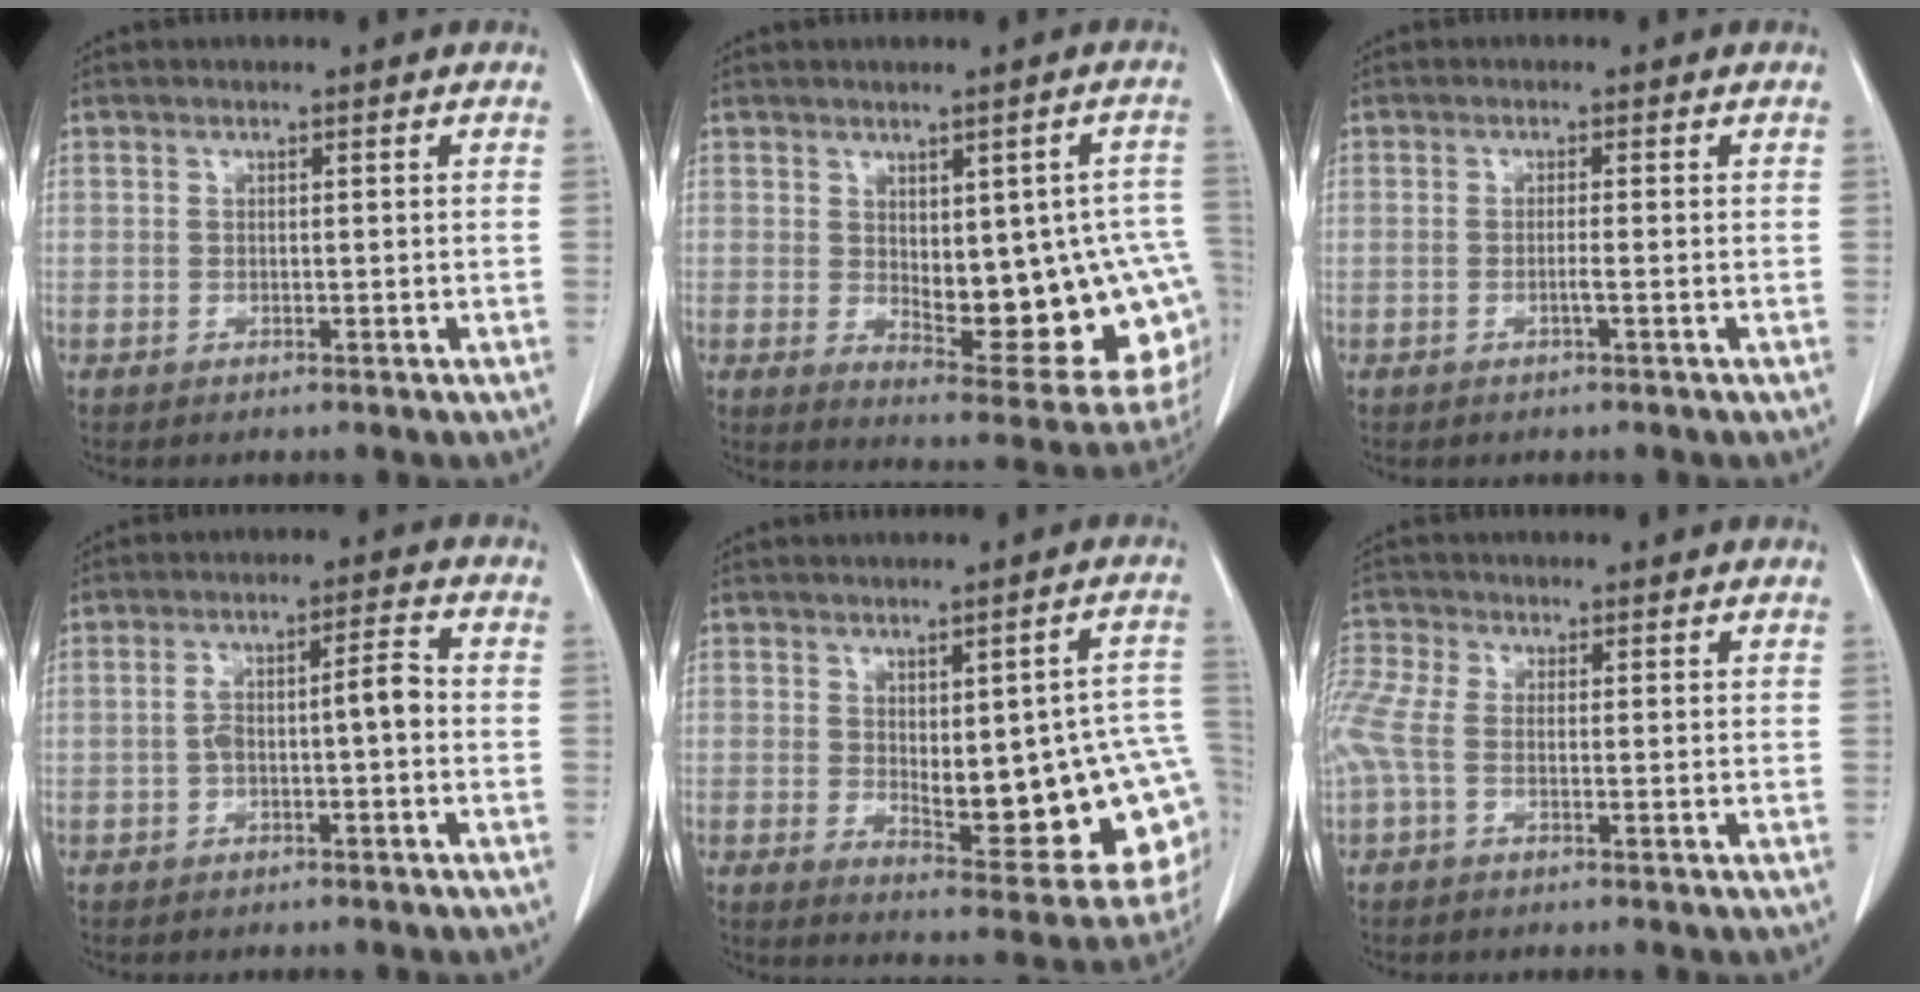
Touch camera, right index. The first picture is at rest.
{"total": 17.8, "force": [-1.3, 6.9, 16.3], "torque": [-0.149, 0.009, 0.009]}
{"total": 1.1, "force": [-0.5, -0.2, 1.0], "torque": [-0.017, 0.001, -0.009]}
{"total": 5.2, "force": [-1.1, 1.0, 5.0], "torque": [-0.091, 0.027, -0.015]}
{"total": 17.8, "force": [-1.4, 5.5, 16.9], "torque": [-0.150, 0.014, 0.007]}
{"total": 5.0, "force": [-0.9, 2.1, 4.5], "torque": [-0.143, 0.021, -0.019]}